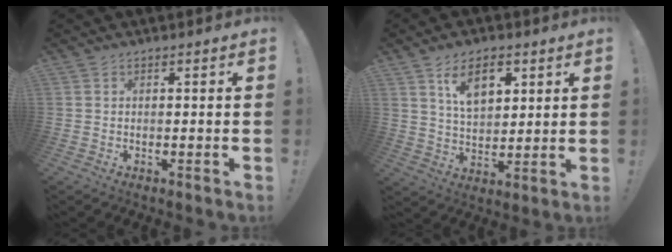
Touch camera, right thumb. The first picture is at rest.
{"total": 10.7, "force": [5.6, 5.9, 6.9], "torque": [-0.102, -0.018, 0.102]}